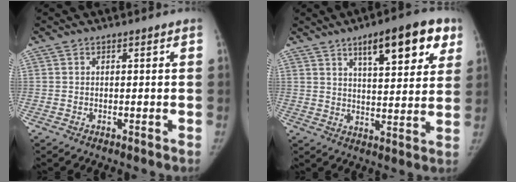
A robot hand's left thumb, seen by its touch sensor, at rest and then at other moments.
{"total": 15.2, "force": [8.2, 5.3, 11.7], "torque": [-0.124, -0.023, 0.114]}